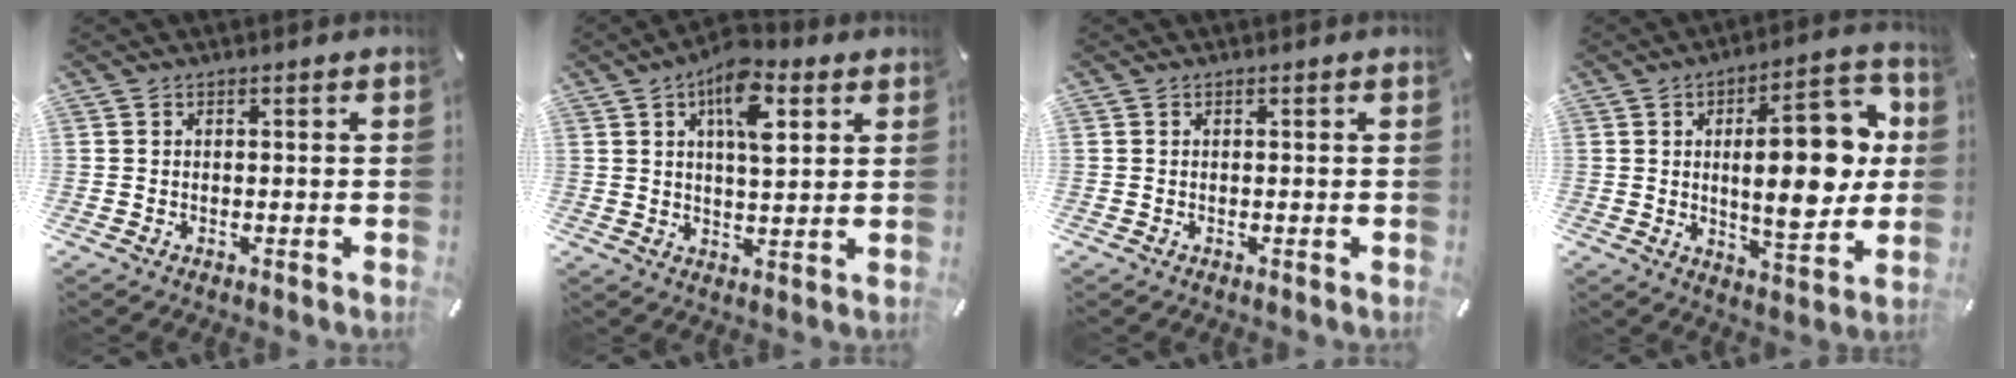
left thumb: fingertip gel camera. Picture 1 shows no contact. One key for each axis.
{"total": 10.6, "fx": 4.7, "fy": 4.7, "fz": 8.2, "tx": -0.126, "ty": -0.009, "tz": 0.078}
{"total": 0.0}
{"total": 19.9, "fx": 2.5, "fy": 8.6, "fz": 17.8, "tx": -0.247, "ty": -0.002, "tz": 0.033}